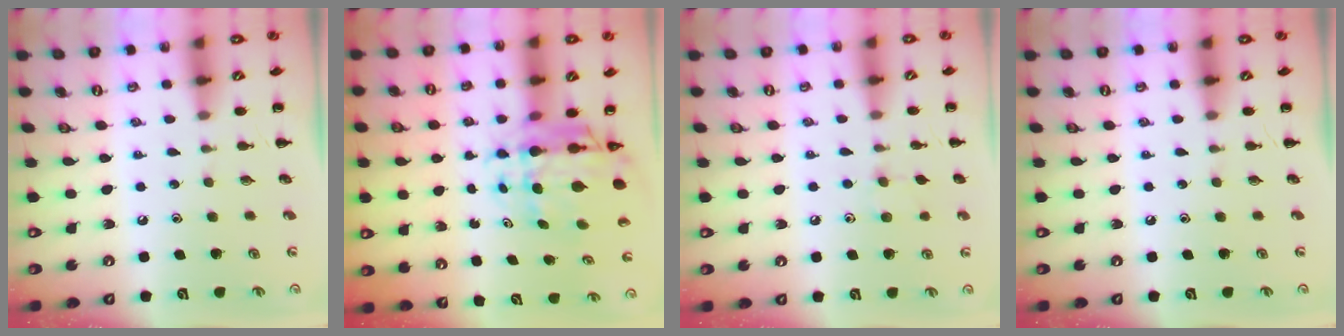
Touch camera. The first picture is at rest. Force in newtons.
{"total": 8.6, "press": 8.1, "slide": 2.8}
{"total": 6.7, "press": 6.4, "slide": 2.1}
{"total": 0.0}